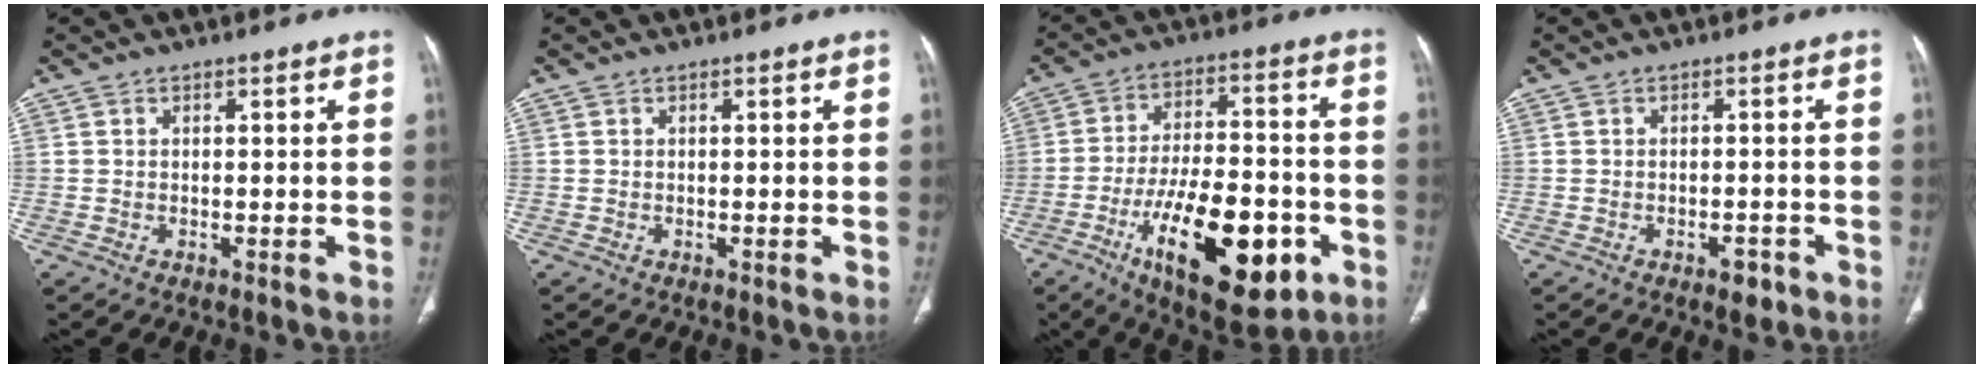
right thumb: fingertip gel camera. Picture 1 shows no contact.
{"total": 0.0}
{"total": 21.6, "force": [-8.4, 9.3, 17.7], "torque": [-0.265, 0.028, -0.120]}
{"total": 2.7, "force": [-1.6, 1.3, 1.8], "torque": [-0.019, 0.007, -0.018]}